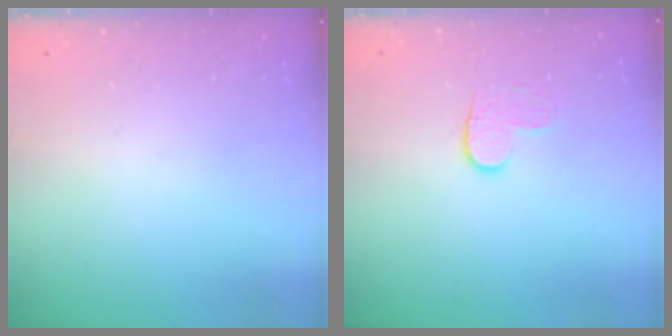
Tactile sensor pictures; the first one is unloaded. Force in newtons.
{"total": 3.6, "press": 3.6, "slide": 0.4}